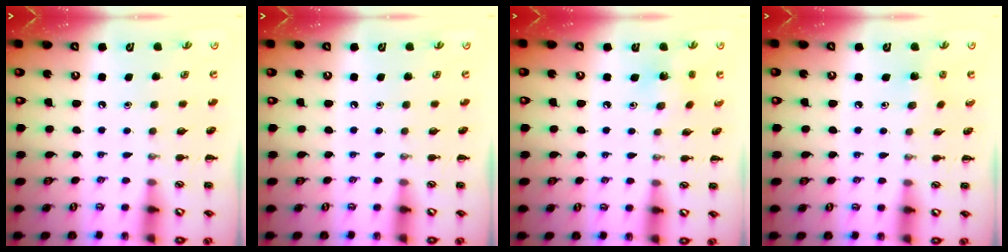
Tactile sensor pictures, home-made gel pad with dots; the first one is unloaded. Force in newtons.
{"total": 0.0}
{"total": 2.2, "press": 2.2, "slide": 0.4}
{"total": 3.1, "press": 2.9, "slide": 1.0}